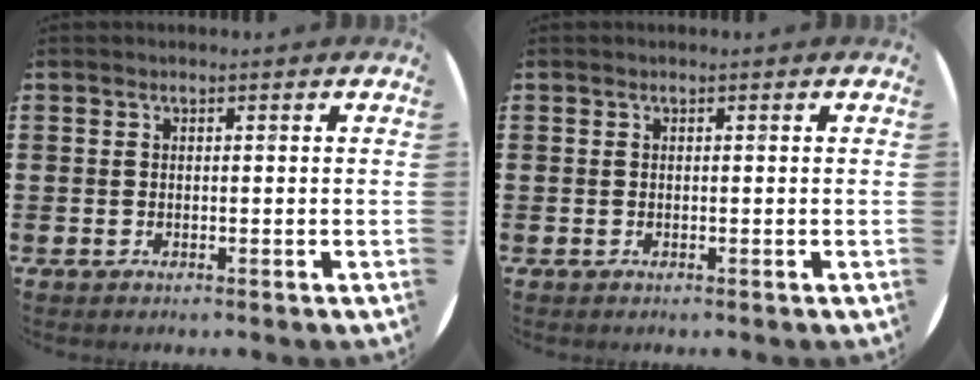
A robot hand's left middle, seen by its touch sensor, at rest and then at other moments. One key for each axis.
{"total": 0.0}